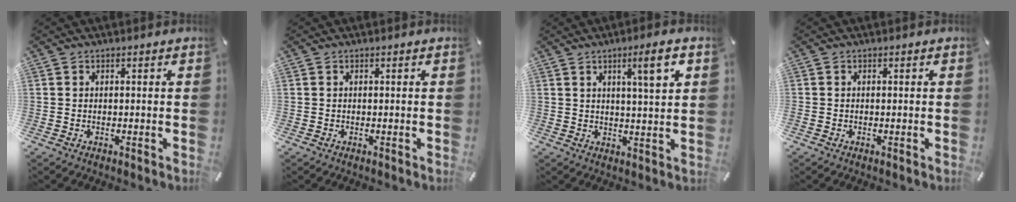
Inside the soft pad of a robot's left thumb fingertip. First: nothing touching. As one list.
[{"total": 0.0}, {"total": 7.5, "force": [3.4, 0.9, 6.6], "torque": [-0.103, -0.012, 0.048]}, {"total": 0.0}]